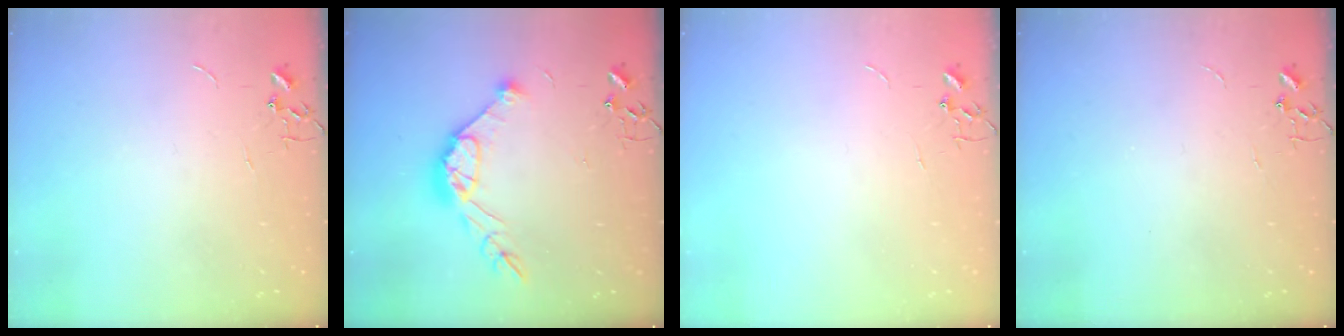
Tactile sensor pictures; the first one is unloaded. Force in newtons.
{"total": 13.6, "press": 13.6, "slide": 1.0}
{"total": 0.0}
{"total": 0.0}